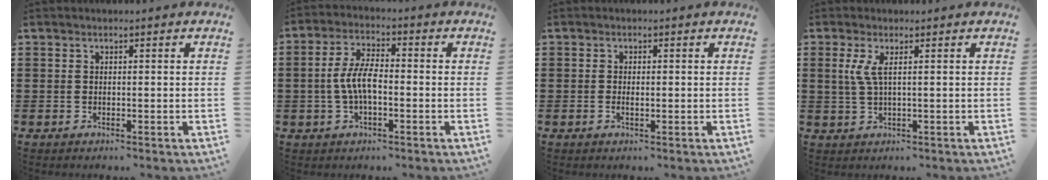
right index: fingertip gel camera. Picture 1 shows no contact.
{"total": 6.3, "force": [-0.9, 2.6, 5.6], "torque": [-0.127, 0.000, -0.024]}
{"total": 1.3, "force": [-0.2, 0.6, 1.1], "torque": [-0.021, 0.001, -0.004]}
{"total": 3.0, "force": [0.7, 0.4, 2.9], "torque": [-0.075, -0.008, 0.006]}